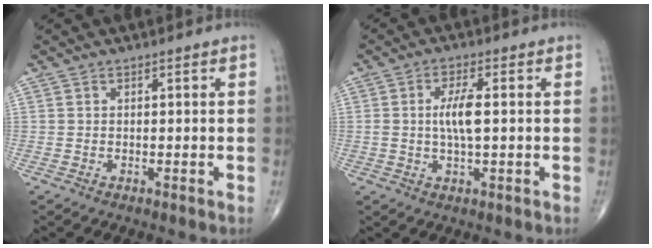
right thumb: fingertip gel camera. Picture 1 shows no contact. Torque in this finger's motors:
{"motor_torque": [0.01, 0.01, 0.15, 0.09, 0.05]}